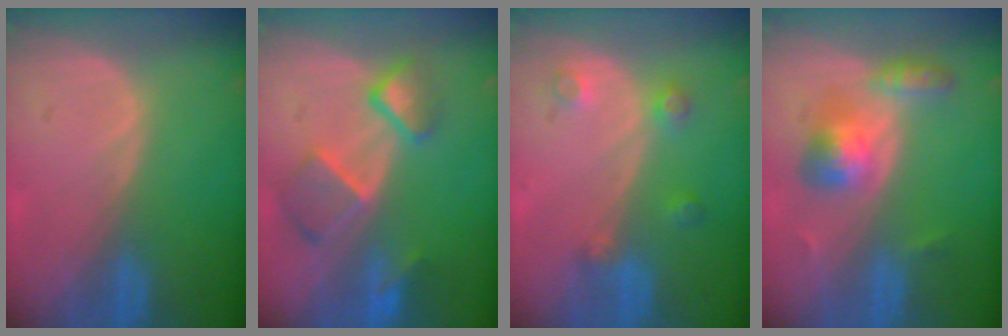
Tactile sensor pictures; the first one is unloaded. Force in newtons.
{"total": 7.7, "press": 6.7, "slide": 3.7}
{"total": 3.6, "press": 3.3, "slide": 1.5}
{"total": 5.5, "press": 5.3, "slide": 1.6}